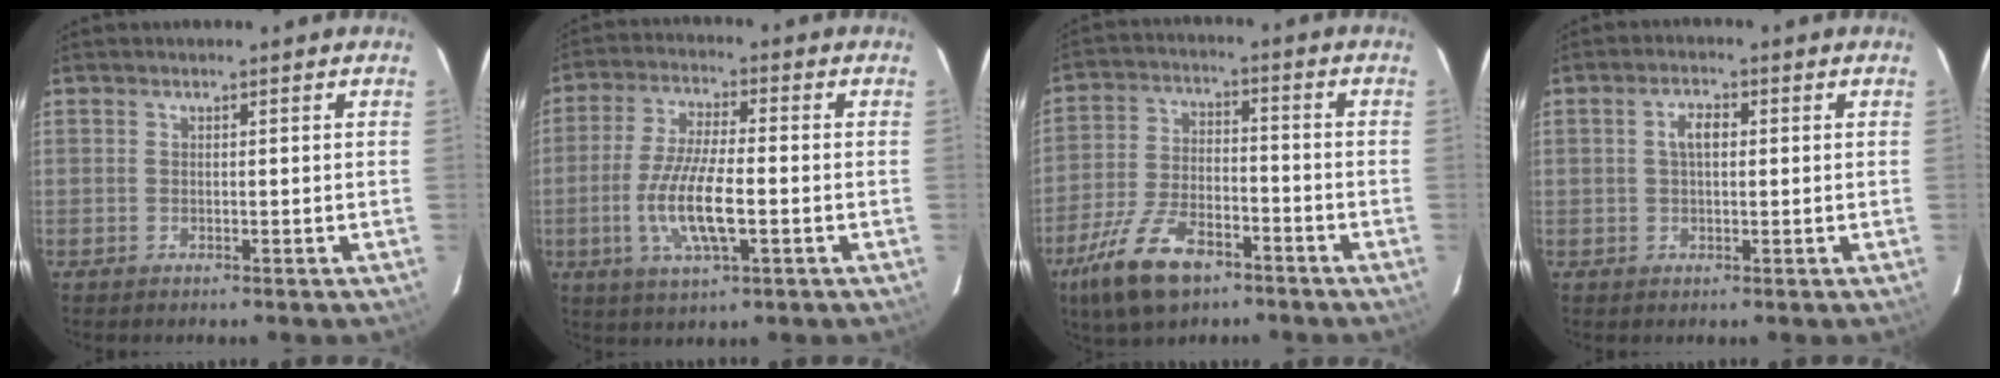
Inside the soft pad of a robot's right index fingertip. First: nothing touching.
{"total": 11.3, "force": [-2.9, 2.8, 10.6], "torque": [-0.215, -0.008, -0.055]}
{"total": 14.4, "force": [-9.1, 6.4, 9.2], "torque": [-0.207, -0.019, -0.164]}
{"total": 3.3, "force": [0.6, 1.7, 2.8], "torque": [-0.051, 0.011, 0.012]}